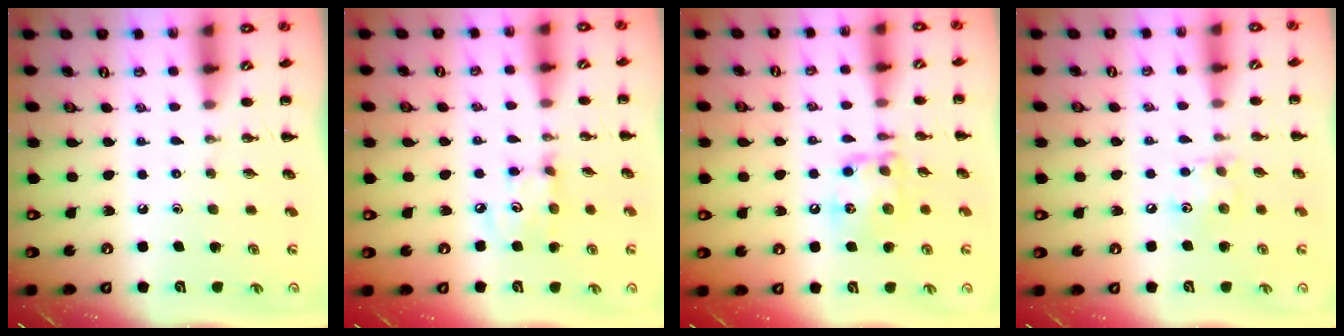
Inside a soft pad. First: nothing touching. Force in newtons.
{"total": 4.8, "press": 4.8, "slide": 0.6}
{"total": 13.4, "press": 13.3, "slide": 1.3}
{"total": 7.2, "press": 7.1, "slide": 1.0}